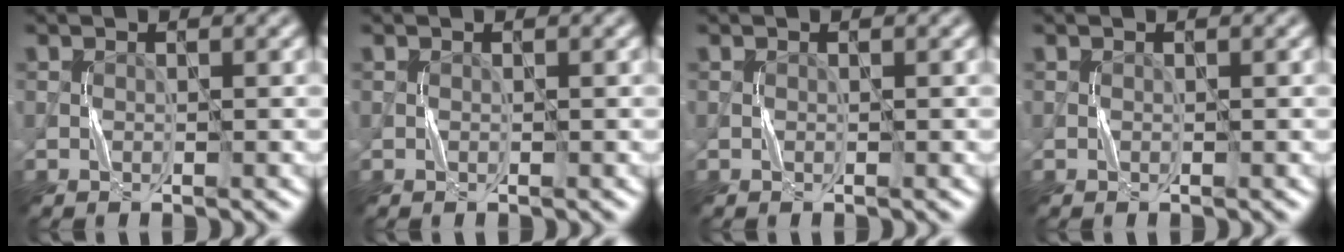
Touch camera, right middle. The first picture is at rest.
{"total": 0.0}
{"total": 0.0}
{"total": 0.0}